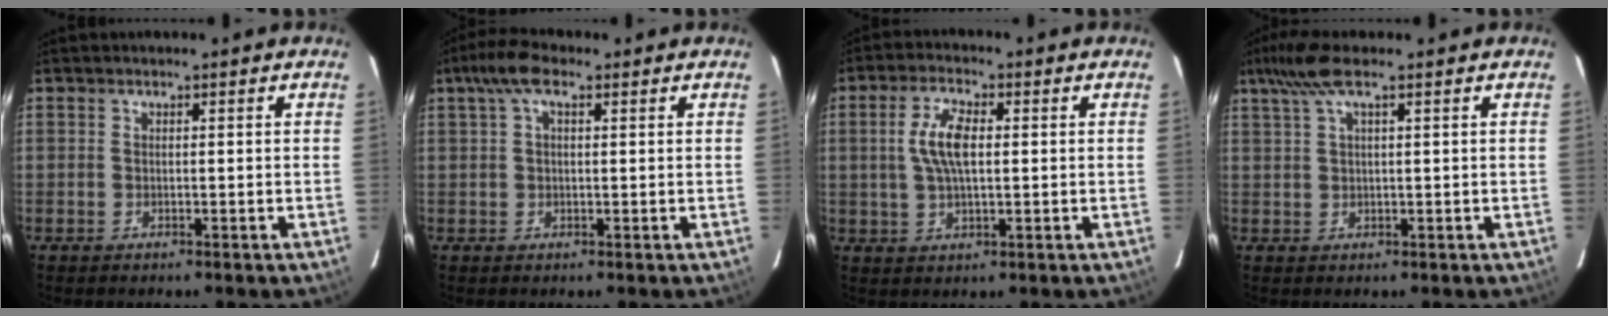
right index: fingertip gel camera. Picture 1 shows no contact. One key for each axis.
{"total": 4.6, "fx": 2.6, "fy": 1.6, "fz": 3.4, "tx": -0.066, "ty": 0.016, "tz": 0.049}
{"total": 7.0, "fx": 1.0, "fy": 2.9, "fz": 6.3, "tx": -0.124, "ty": 0.009, "tz": 0.019}
{"total": 4.9, "fx": 3.3, "fy": -0.1, "fz": 3.6, "tx": -0.070, "ty": 0.012, "tz": 0.067}